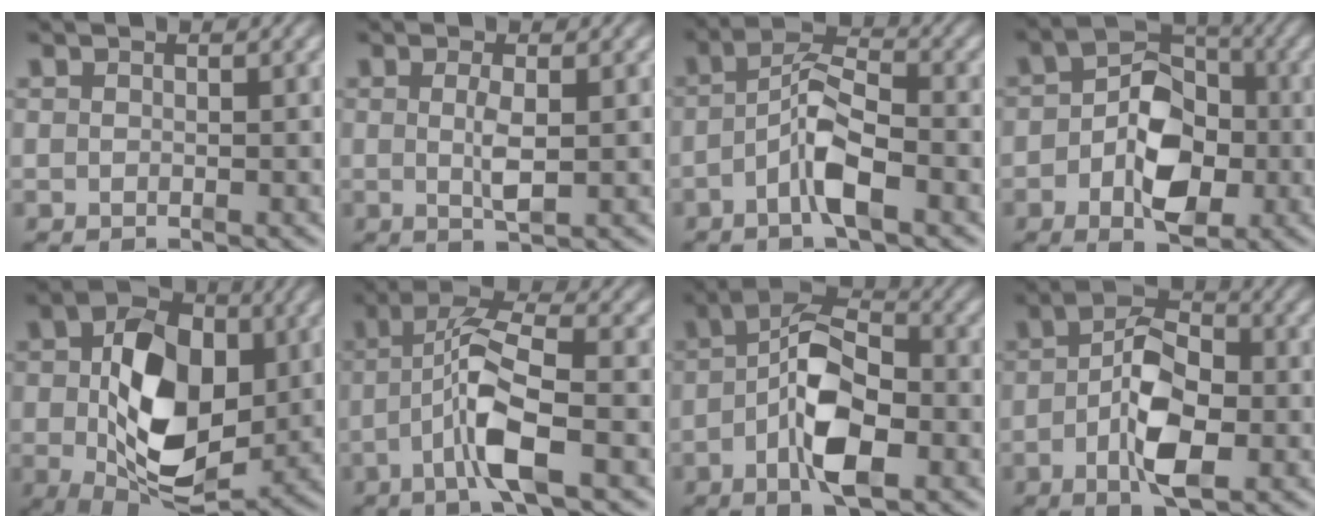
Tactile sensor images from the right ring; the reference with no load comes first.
{"total": 2.2, "force": [-0.2, 0.1, 2.2], "torque": [-0.035, -0.003, 0.001]}
{"total": 5.6, "force": [-1.3, 2.6, 4.8], "torque": [-0.077, -0.003, -0.028]}
{"total": 8.4, "force": [-1.6, 5.6, 6.0], "torque": [-0.081, -0.001, -0.030]}
{"total": 13.5, "force": [-0.7, 8.7, 10.3], "torque": [-0.174, -0.033, 0.002]}
{"total": 6.4, "force": [0.1, 2.4, 5.9], "torque": [-0.110, -0.003, -0.003]}
{"total": 8.8, "force": [-1.1, 4.7, 7.3], "torque": [-0.109, -0.012, -0.022]}
{"total": 7.4, "force": [-1.2, 3.8, 6.3], "torque": [-0.088, -0.002, -0.025]}